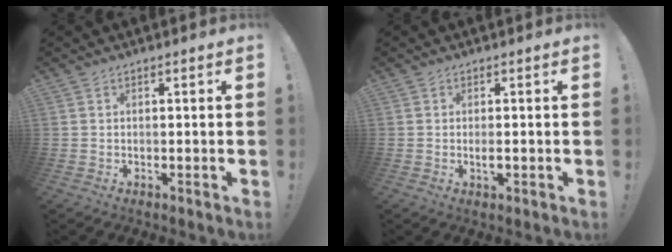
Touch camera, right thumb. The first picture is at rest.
{"total": 1.6, "force": [-0.4, 0.4, 1.5], "torque": [-0.020, -0.001, -0.008]}